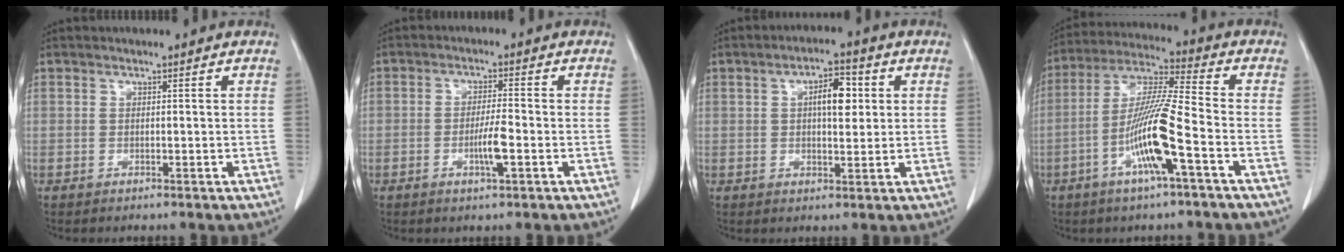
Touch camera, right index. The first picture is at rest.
{"total": 4.2, "force": [-1.4, 0.4, 3.9], "torque": [-0.072, -0.003, -0.025]}
{"total": 6.0, "force": [1.4, 2.2, 5.5], "torque": [-0.088, 0.010, 0.023]}
{"total": 12.3, "force": [-4.5, 0.1, 11.4], "torque": [-0.228, 0.000, -0.090]}